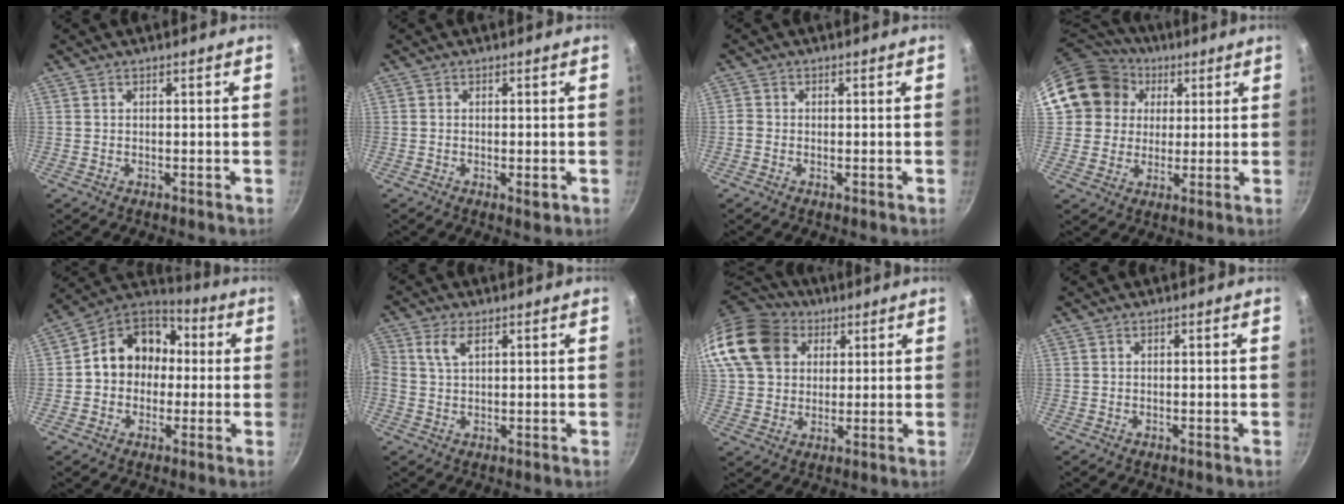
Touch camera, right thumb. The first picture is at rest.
{"total": 1.9, "force": [-0.6, 0.6, 1.7], "torque": [-0.029, -0.005, -0.010]}
{"total": 1.2, "force": [-0.5, 0.8, 0.7], "torque": [-0.020, 0.004, -0.015]}
{"total": 14.5, "force": [4.5, 12.9, 4.9], "torque": [-0.068, 0.020, 0.075]}
{"total": 14.2, "force": [0.4, 12.1, 7.6], "torque": [-0.075, 0.044, -0.012]}
{"total": 3.9, "force": [1.4, 2.1, 2.9], "torque": [-0.058, 0.003, 0.023]}
{"total": 19.0, "force": [7.3, 14.8, 9.4], "torque": [-0.187, 0.019, 0.130]}
{"total": 0.0}